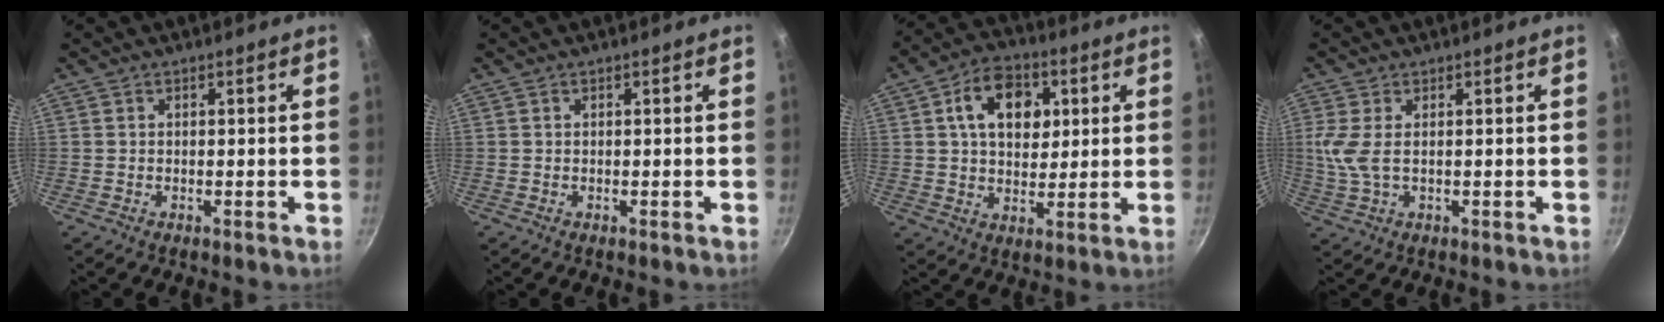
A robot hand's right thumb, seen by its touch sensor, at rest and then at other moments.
{"total": 0.0}
{"total": 12.4, "force": [3.6, 8.4, 8.3], "torque": [-0.100, 0.000, 0.051]}
{"total": 5.1, "force": [0.7, 2.3, 4.5], "torque": [-0.104, -0.001, 0.019]}